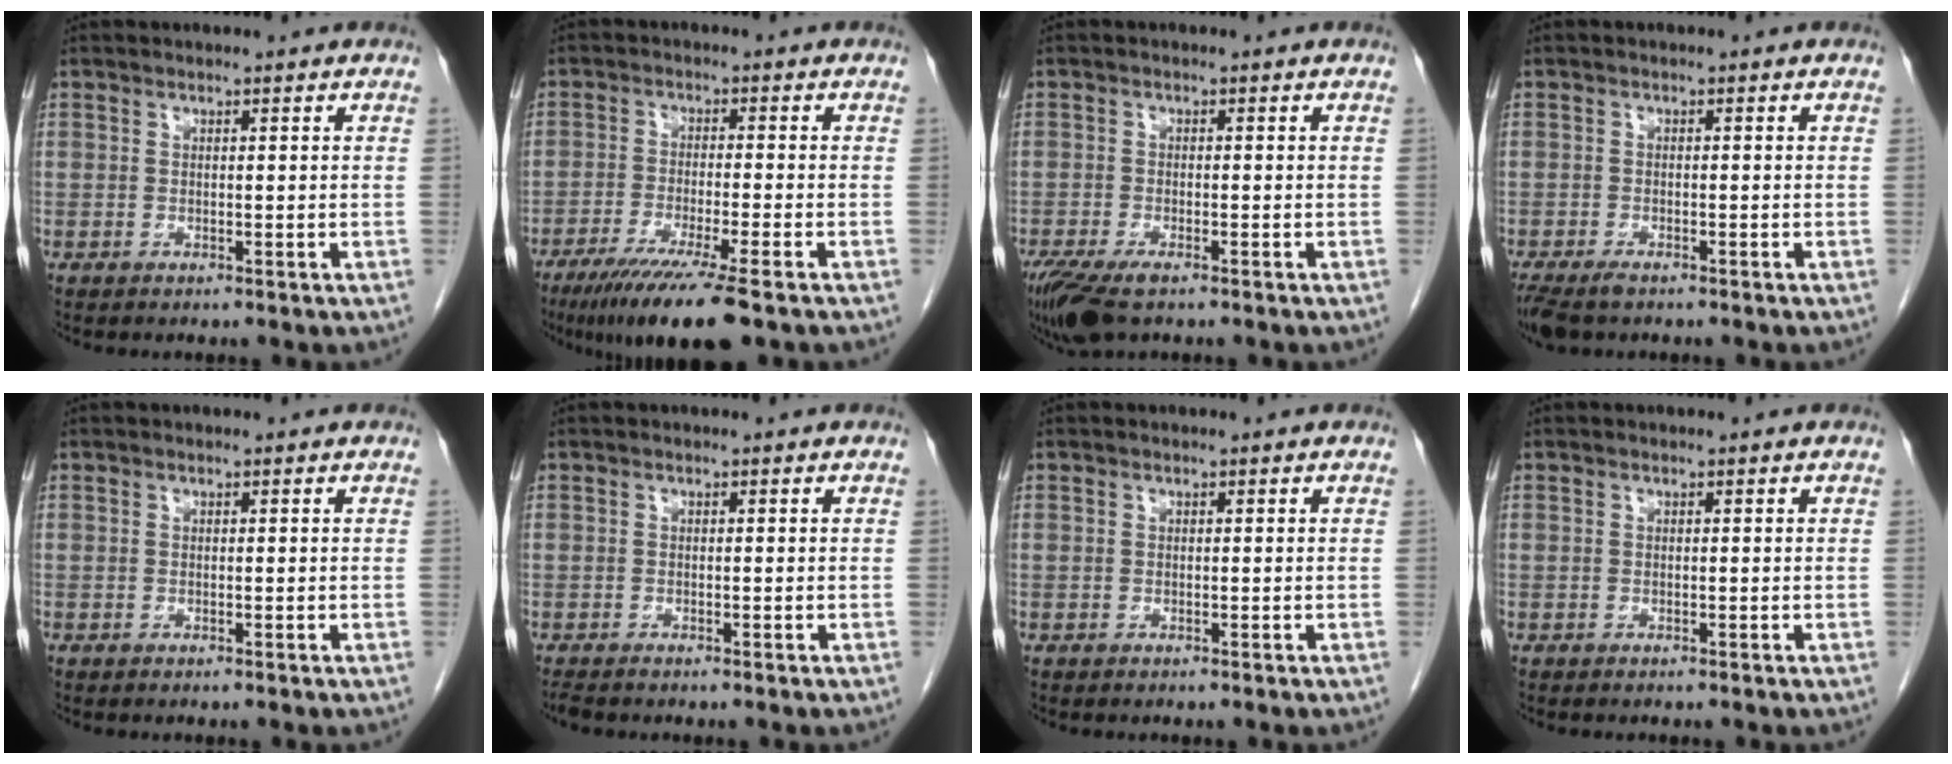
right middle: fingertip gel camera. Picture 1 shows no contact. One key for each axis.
{"total": 10.6, "fx": -7.4, "fy": -0.5, "fz": 7.6, "tx": -0.123, "ty": -0.031, "tz": -0.116}
{"total": 6.9, "fx": -4.7, "fy": 2.1, "fz": 4.6, "tx": -0.086, "ty": -0.017, "tz": -0.082}
{"total": 4.5, "fx": -3.4, "fy": 1.5, "fz": 2.4, "tx": -0.047, "ty": -0.011, "tz": -0.059}
{"total": 0.0}
{"total": 1.2, "fx": -1.1, "fy": 0.1, "fz": 0.5, "tx": -0.015, "ty": -0.005, "tz": -0.020}
{"total": 0.0}
{"total": 0.5, "fx": -0.5, "fy": 0.0, "fz": 0.2, "tx": -0.004, "ty": -0.002, "tz": -0.007}